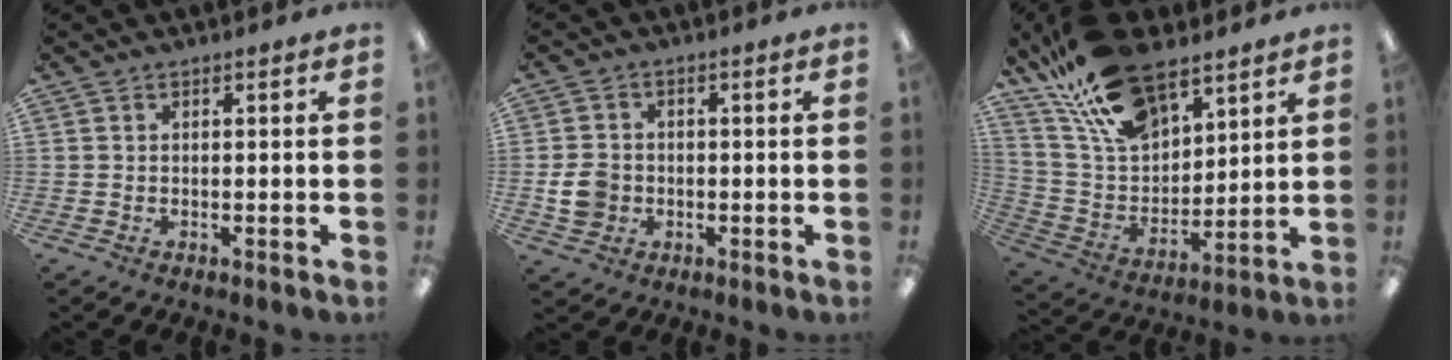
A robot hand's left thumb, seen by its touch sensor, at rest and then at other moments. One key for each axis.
{"total": 6.1, "fx": -1.0, "fy": 5.2, "fz": 2.9, "tx": -0.056, "ty": 0.008, "tz": -0.017}
{"total": 20.9, "fx": 14.3, "fy": 10.6, "fz": 11.0, "tx": -0.211, "ty": -0.067, "tz": 0.262}